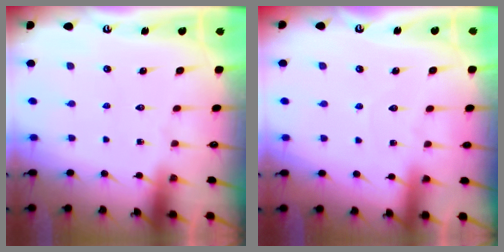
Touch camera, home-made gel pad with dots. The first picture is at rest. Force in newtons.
{"total": 3.7, "press": 3.7, "slide": 0.4}